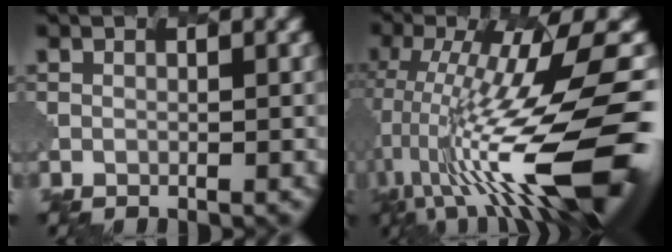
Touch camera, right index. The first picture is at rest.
{"total": 15.6, "force": [-3.2, 3.8, 14.7], "torque": [-0.257, -0.005, -0.045]}